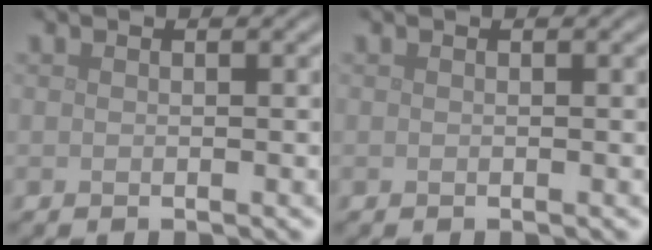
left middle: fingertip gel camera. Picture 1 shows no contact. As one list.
[{"total": 0.0}]